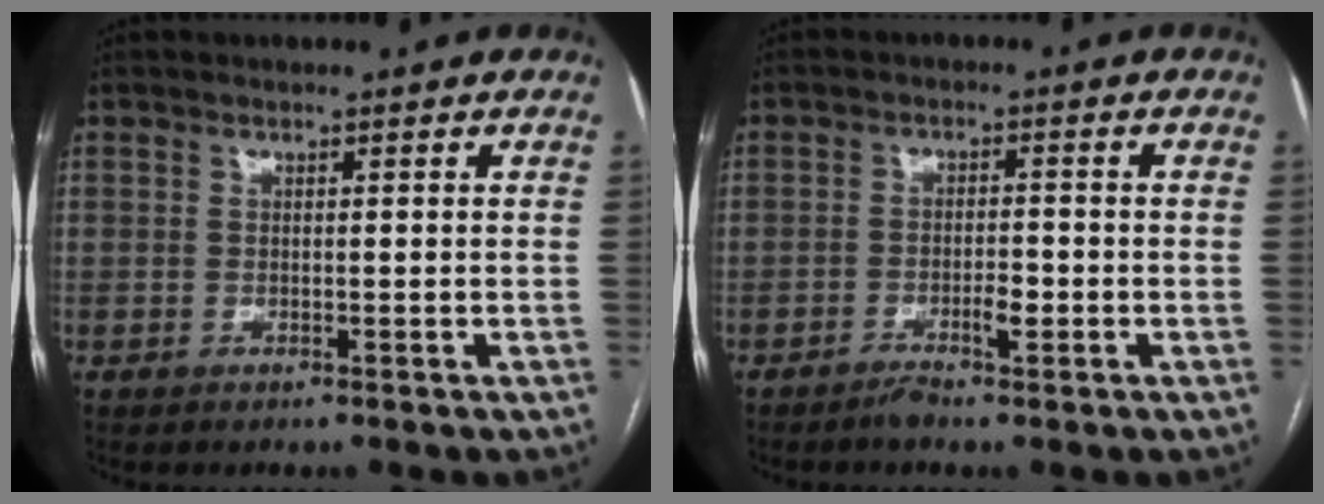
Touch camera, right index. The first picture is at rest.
{"total": 3.0, "force": [-1.7, 0.6, 2.4], "torque": [-0.039, 0.002, -0.029]}